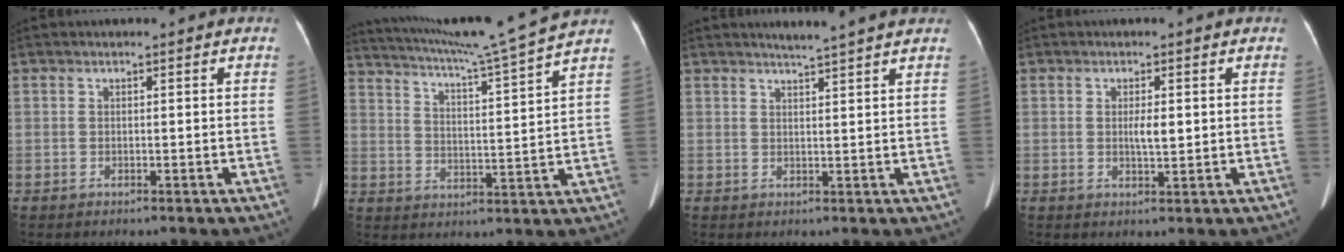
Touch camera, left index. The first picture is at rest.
{"total": 15.5, "force": [13.8, -3.0, 6.4], "torque": [-0.120, -0.030, 0.200]}
{"total": 4.7, "force": [4.1, -0.8, 2.0], "torque": [-0.030, 0.008, 0.051]}
{"total": 2.3, "force": [0.3, 0.6, 2.3], "torque": [-0.040, -0.002, 0.005]}